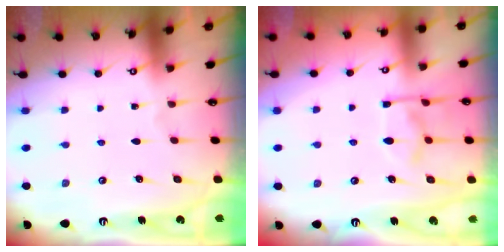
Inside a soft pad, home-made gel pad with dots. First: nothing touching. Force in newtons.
{"total": 8.1, "press": 8.0, "slide": 1.4}